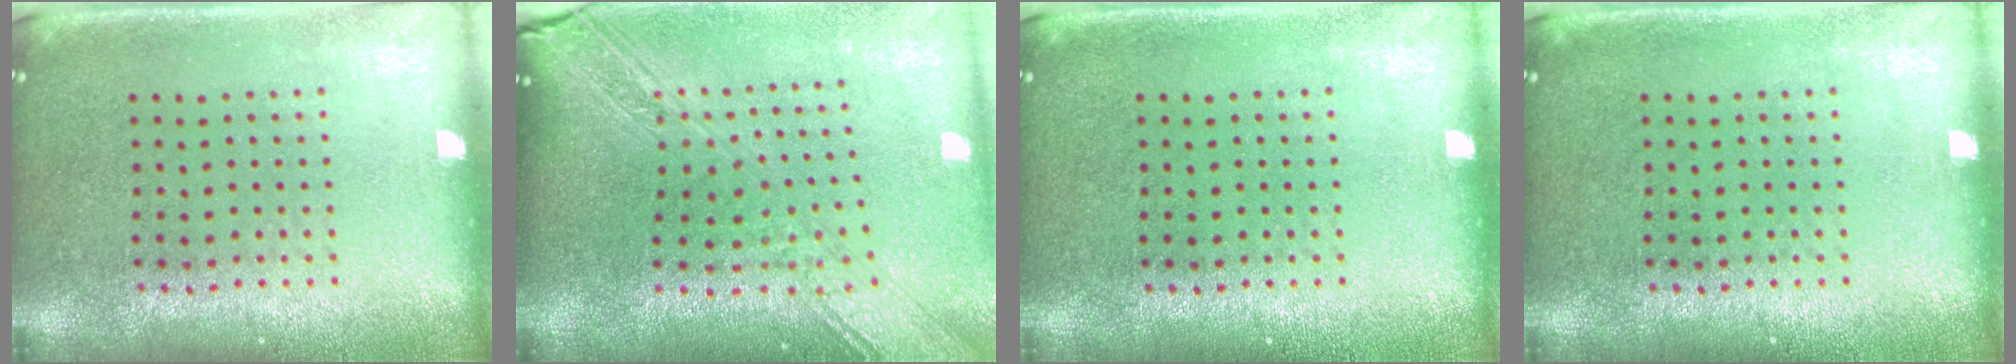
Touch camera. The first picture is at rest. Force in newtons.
{"total": 3.2, "press": 2.4, "slide": 2.0}
{"total": 0.0}
{"total": 0.0}